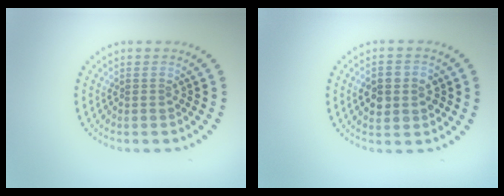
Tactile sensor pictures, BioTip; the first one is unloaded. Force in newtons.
{"total": 3.4, "press": 3.4, "slide": 0.3}